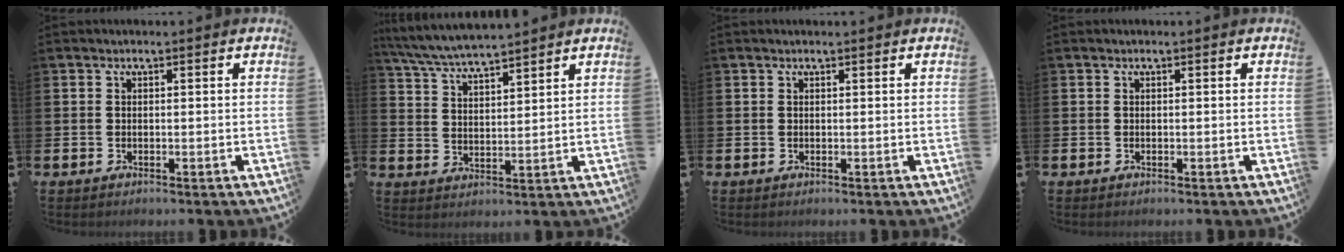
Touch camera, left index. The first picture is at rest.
{"total": 5.8, "force": [5.7, 0.2, 1.2], "torque": [-0.048, -0.028, 0.101]}
{"total": 0.0}
{"total": 0.0}